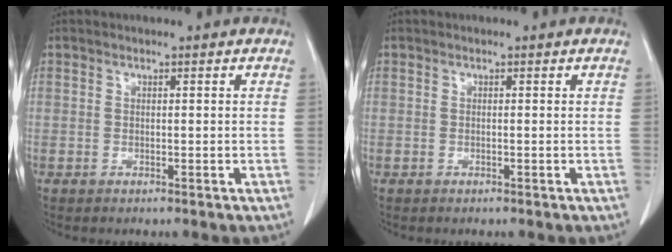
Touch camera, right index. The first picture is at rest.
{"total": 0.0}